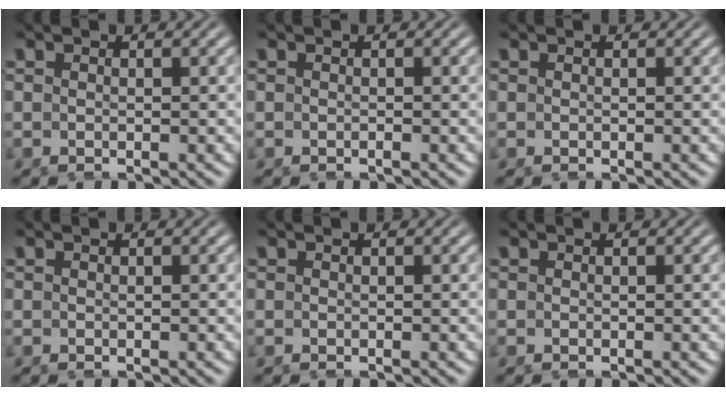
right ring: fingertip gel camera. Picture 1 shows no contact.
{"total": 0.0}
{"total": 0.0}
{"total": 0.0}
{"total": 0.0}
{"total": 0.0}